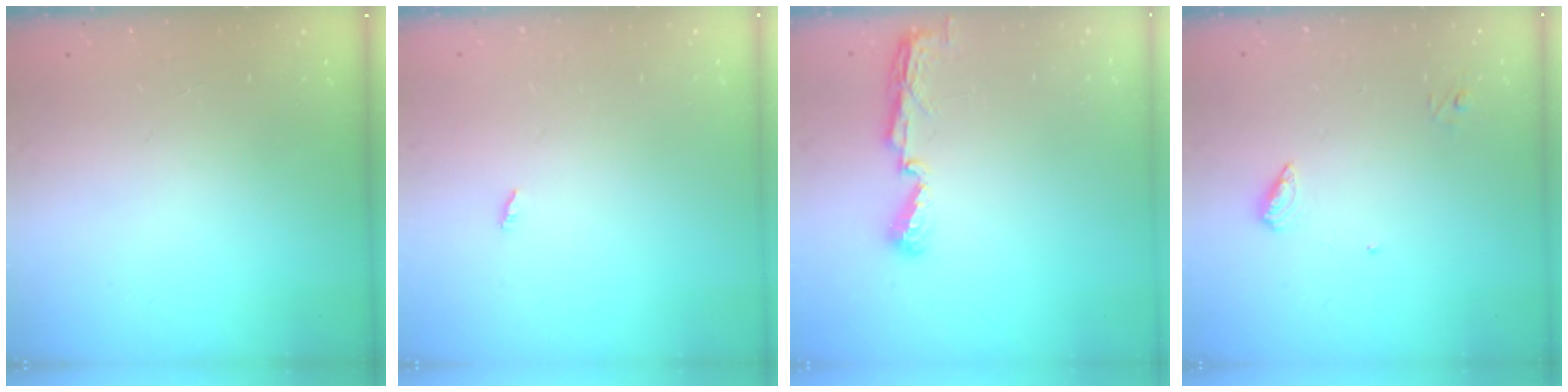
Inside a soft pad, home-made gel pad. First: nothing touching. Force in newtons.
{"total": 1.8, "press": 1.8, "slide": 0.2}
{"total": 5.8, "press": 5.8, "slide": 0.5}
{"total": 6.0, "press": 6.0, "slide": 0.6}